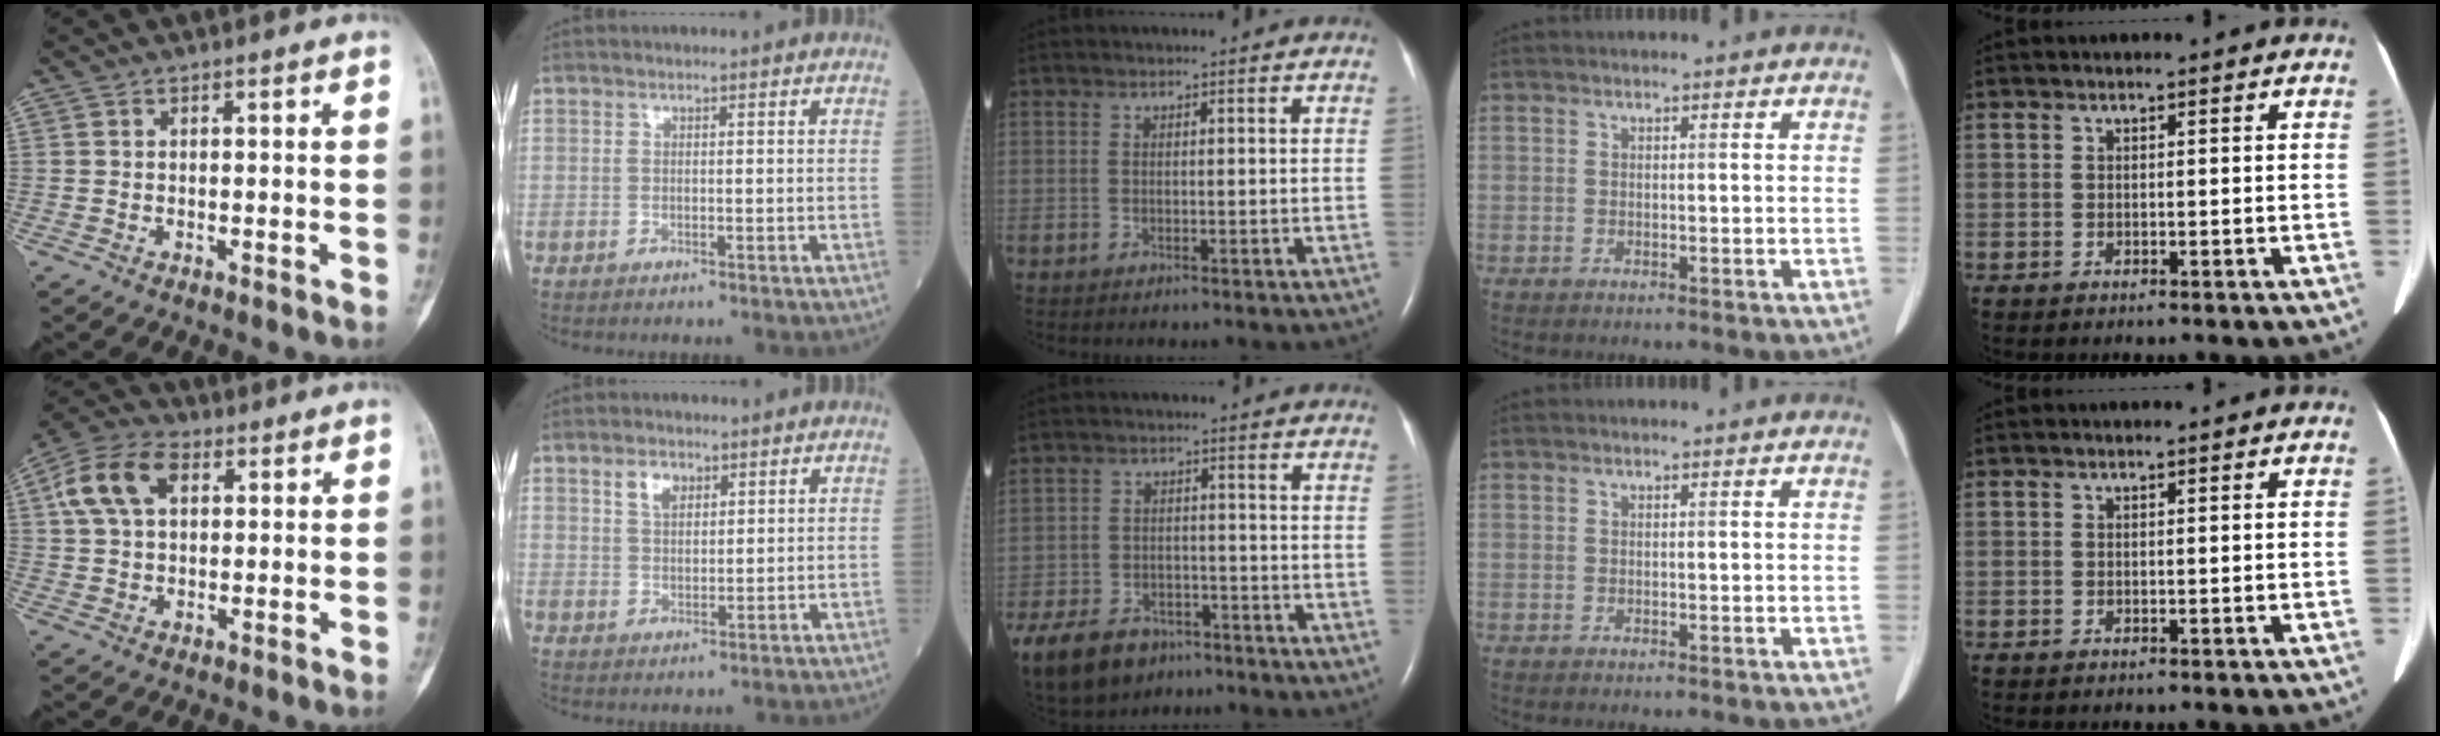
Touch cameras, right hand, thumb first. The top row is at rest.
{"thumb": {"total": 10.9, "force": [3.4, 7.0, 7.6], "torque": [-0.145, 0.020, 0.057]}, "index": {"total": 3.6, "force": [2.0, 2.1, 2.2], "torque": [-0.040, 0.004, 0.040]}, "middle": {"total": 14.1, "force": [-9.5, 8.5, 6.1], "torque": [-0.157, -0.014, -0.147]}}